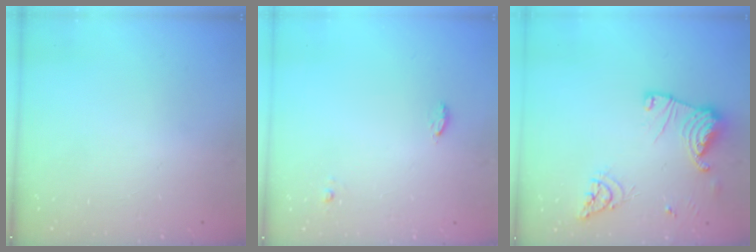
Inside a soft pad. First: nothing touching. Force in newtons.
{"total": 5.9, "press": 4.3, "slide": 4.1}
{"total": 15.0, "press": 14.9, "slide": 1.5}